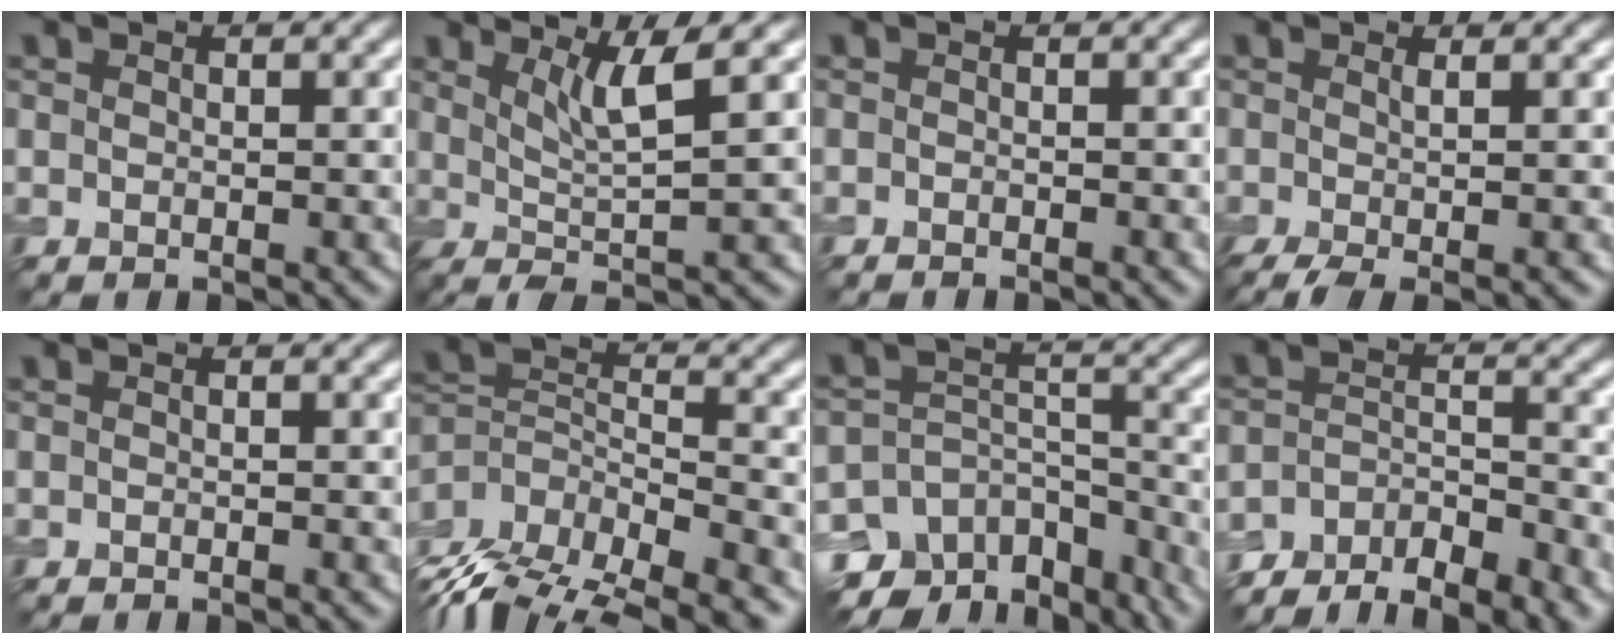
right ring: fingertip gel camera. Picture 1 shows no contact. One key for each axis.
{"total": 5.1, "fx": 2.0, "fy": 0.9, "fz": 4.6, "tx": -0.082, "ty": -0.003, "tz": 0.039}
{"total": 0.9, "fx": -0.9, "fy": 0.0, "fz": 0.3, "tx": -0.004, "ty": 0.001, "tz": -0.015}
{"total": 3.7, "fx": -1.0, "fy": 1.2, "fz": 3.4, "tx": -0.047, "ty": -0.008, "tz": -0.018}
{"total": 0.6, "fx": -0.6, "fy": 0.0, "fz": 0.2, "tx": -0.001, "ty": 0.001, "tz": -0.009}
{"total": 10.8, "fx": -8.3, "fy": 5.1, "fz": 4.7, "tx": -0.095, "ty": 0.013, "tz": -0.124}
{"total": 9.9, "fx": -7.7, "fy": 5.4, "fz": 3.1, "tx": -0.041, "ty": 0.011, "tz": -0.105}
{"total": 7.2, "fx": -6.2, "fy": 2.1, "fz": 3.0, "tx": -0.048, "ty": -0.001, "tz": -0.099}